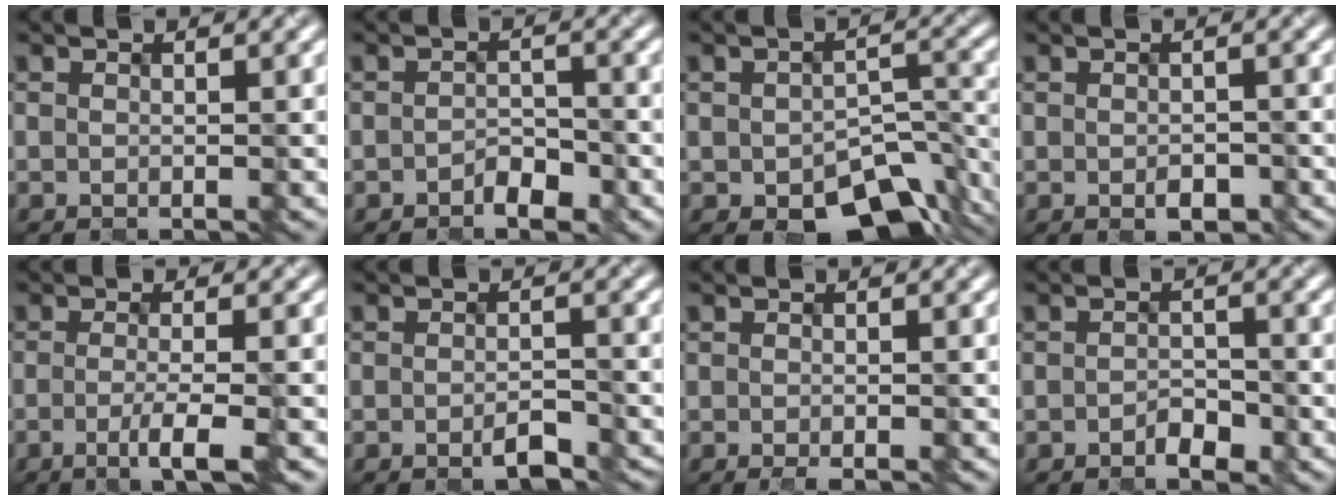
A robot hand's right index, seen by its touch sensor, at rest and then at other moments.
{"total": 2.3, "force": [-1.5, 1.3, 1.1], "torque": [-0.022, 0.000, -0.021]}
{"total": 7.7, "force": [-4.1, 4.4, 4.7], "torque": [-0.074, -0.025, -0.045]}
{"total": 1.7, "force": [-0.8, 1.0, 1.1], "torque": [-0.021, -0.007, -0.004]}
{"total": 3.2, "force": [-1.3, 0.7, 2.9], "torque": [-0.046, -0.006, -0.022]}
{"total": 2.0, "force": [-1.3, 0.7, 1.4], "torque": [-0.027, -0.007, -0.014]}
{"total": 1.0, "force": [-0.4, 0.2, 0.9], "torque": [-0.014, -0.001, -0.002]}
{"total": 1.9, "force": [-1.2, 1.1, 1.0], "torque": [-0.022, -0.002, -0.015]}